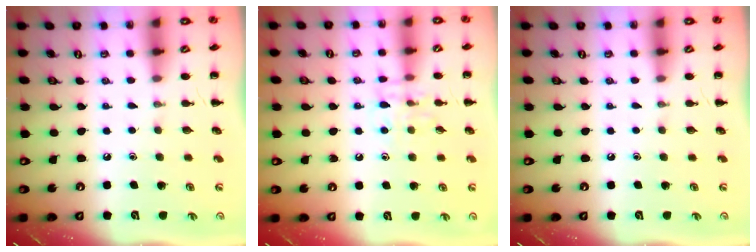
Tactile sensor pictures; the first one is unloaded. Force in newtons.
{"total": 7.6, "press": 7.6, "slide": 0.4}
{"total": 0.0}